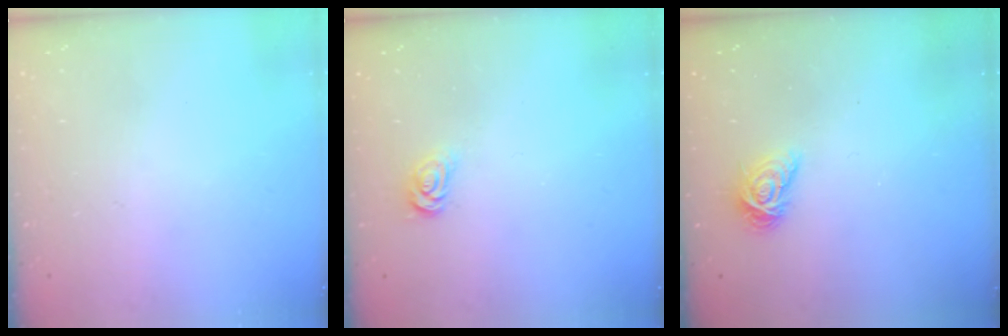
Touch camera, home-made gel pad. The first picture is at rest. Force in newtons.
{"total": 2.0, "press": 2.0, "slide": 0.3}
{"total": 7.5, "press": 7.5, "slide": 0.3}